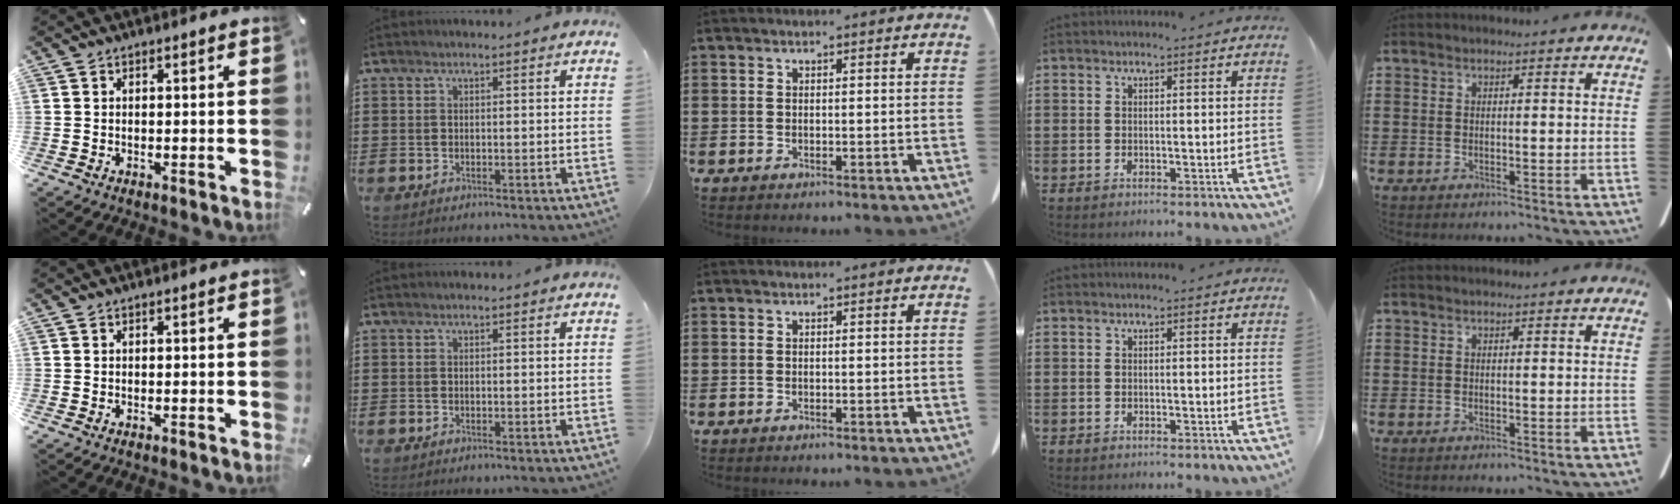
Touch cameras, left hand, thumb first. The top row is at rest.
{}